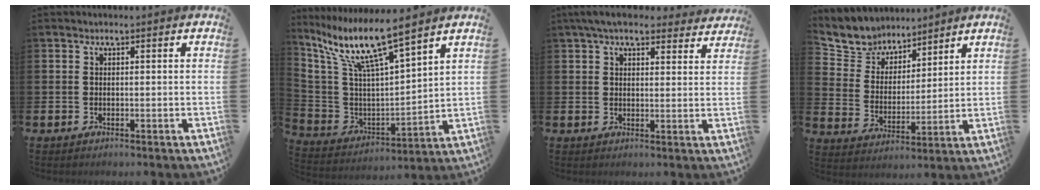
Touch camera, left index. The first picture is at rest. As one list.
[{"total": 10.3, "force": [8.0, 1.5, 6.2], "torque": [-0.158, -0.047, 0.134]}, {"total": 6.1, "force": [5.4, 1.8, 2.2], "torque": [-0.050, -0.017, 0.099]}, {"total": 6.6, "force": [6.1, 2.6, -0.7], "torque": [-0.030, -0.052, 0.109]}]